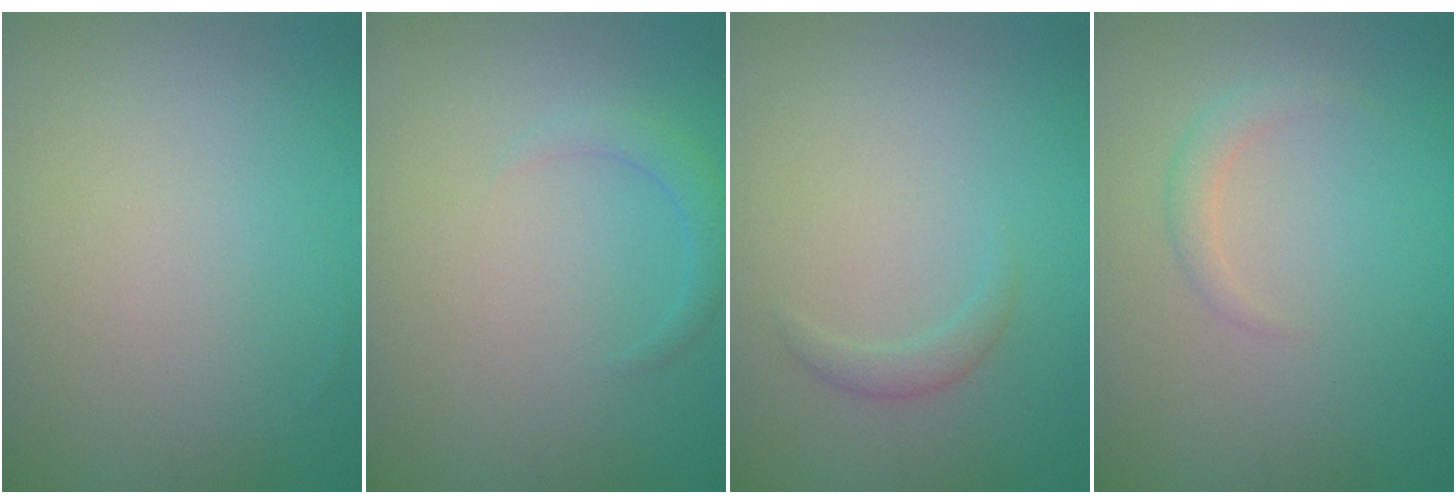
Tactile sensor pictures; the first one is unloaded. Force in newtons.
{"total": 1.5, "press": 1.5, "slide": 0.1}
{"total": 1.2, "press": 1.2, "slide": 0.1}
{"total": 1.4, "press": 1.4, "slide": 0.1}